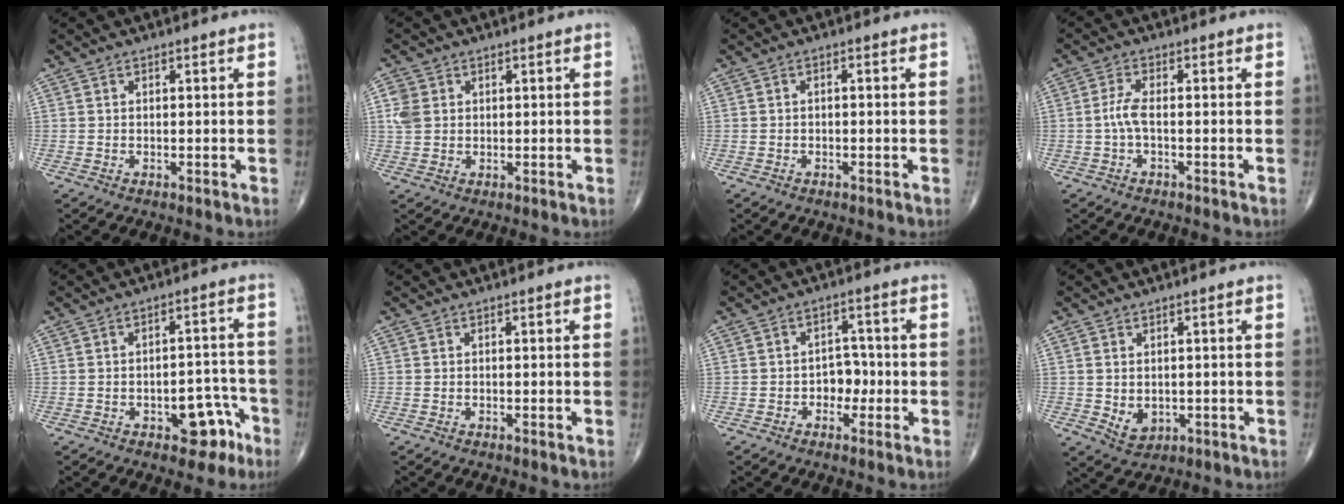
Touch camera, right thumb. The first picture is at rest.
{"total": 3.7, "force": [0.9, 3.0, 2.0], "torque": [-0.036, 0.002, 0.018]}
{"total": 0.6, "force": [-0.3, 0.3, 0.5], "torque": [-0.006, 0.005, -0.007]}
{"total": 3.0, "force": [-0.6, 0.8, 2.8], "torque": [-0.069, 0.004, -0.015]}
{"total": 7.7, "force": [-4.0, 4.3, 5.0], "torque": [-0.030, 0.045, -0.047]}
{"total": 0.0}
{"total": 4.3, "force": [-1.2, 3.3, 2.6], "torque": [-0.007, 0.018, -0.025]}
{"total": 3.8, "force": [-0.2, 2.9, 2.4], "torque": [-0.028, -0.006, 0.012]}